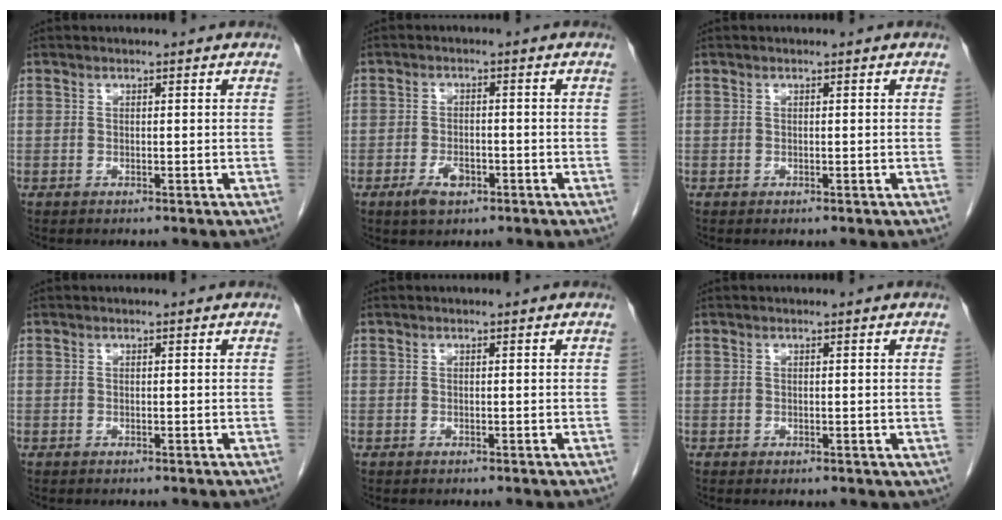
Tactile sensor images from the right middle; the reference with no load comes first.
{"total": 3.5, "force": [-1.9, 1.7, 2.5], "torque": [-0.046, 0.001, -0.029]}
{"total": 0.0}
{"total": 0.0}
{"total": 0.0}
{"total": 0.8, "force": [0.1, 0.6, 0.5], "torque": [-0.008, -0.003, 0.006]}